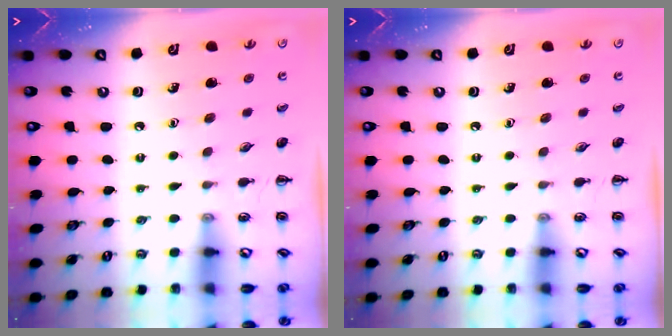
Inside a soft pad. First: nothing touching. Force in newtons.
{"total": 0.0}